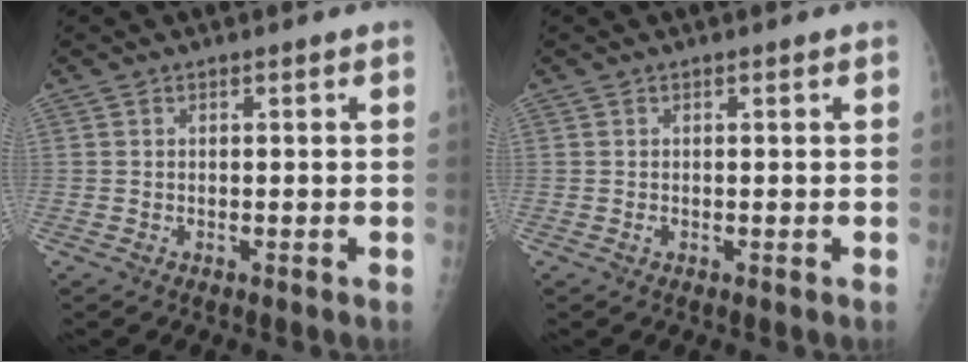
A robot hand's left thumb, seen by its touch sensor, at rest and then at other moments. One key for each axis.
{"total": 0.6, "fx": 0.0, "fy": 0.4, "fz": 0.4, "tx": -0.005, "ty": 0.000, "tz": 0.001}